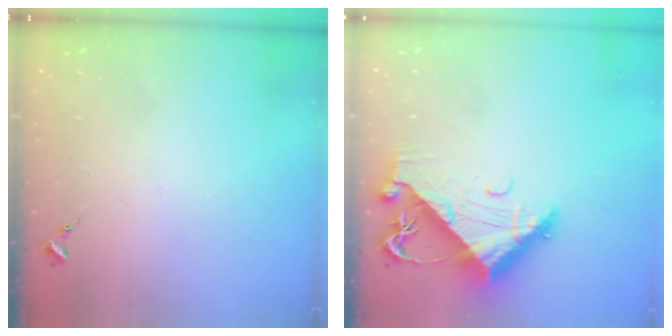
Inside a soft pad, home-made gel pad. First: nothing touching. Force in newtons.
{"total": 12.6, "press": 12.5, "slide": 1.3}